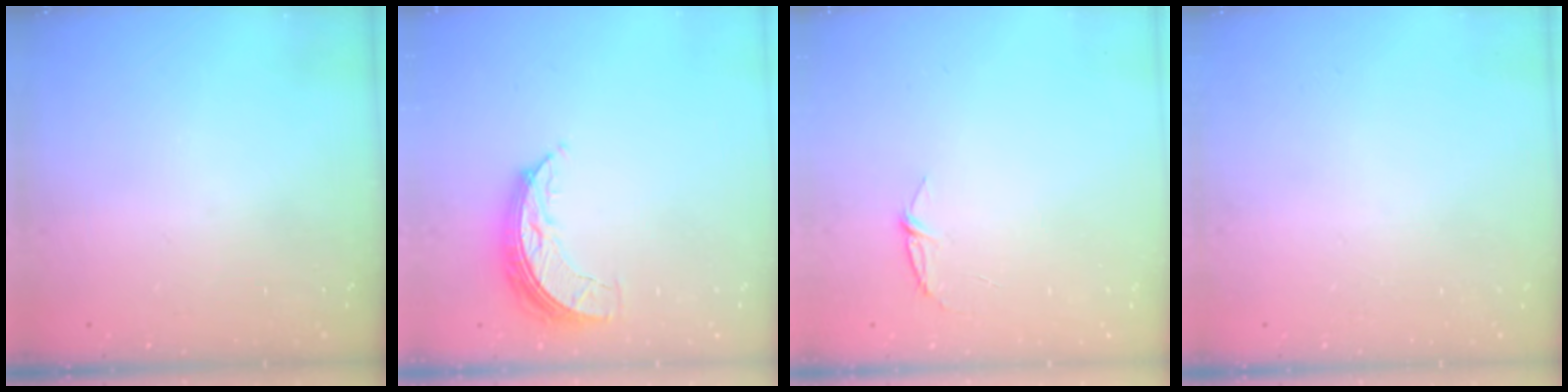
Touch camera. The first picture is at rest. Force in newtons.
{"total": 7.2, "press": 7.2, "slide": 0.3}
{"total": 3.9, "press": 3.9, "slide": 0.4}
{"total": 0.0}